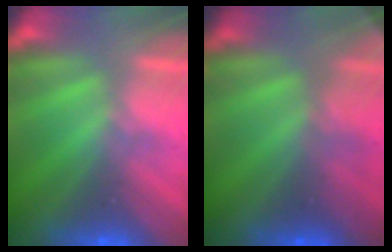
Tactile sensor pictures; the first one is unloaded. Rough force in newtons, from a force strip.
{"total": 2.8}